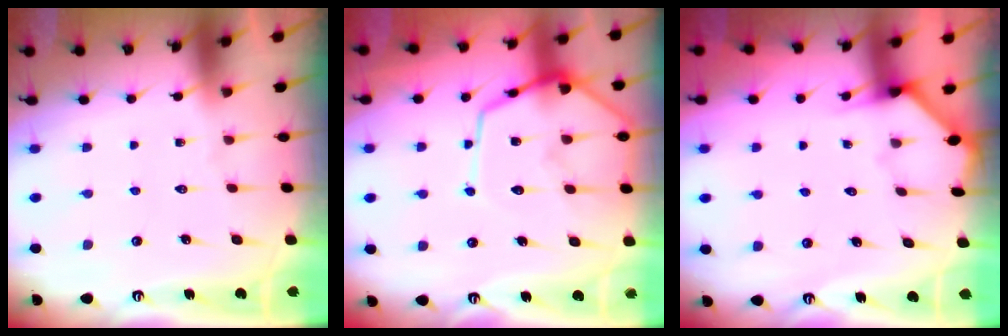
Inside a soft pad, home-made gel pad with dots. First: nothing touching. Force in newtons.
{"total": 13.5, "press": 13.5, "slide": 1.2}
{"total": 2.0, "press": 2.0, "slide": 0.2}